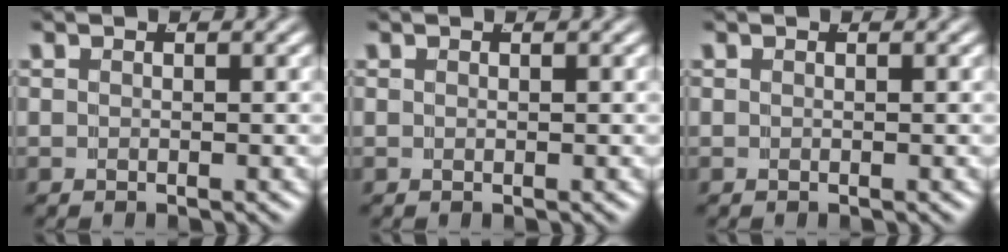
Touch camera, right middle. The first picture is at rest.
{"total": 0.0}
{"total": 0.0}